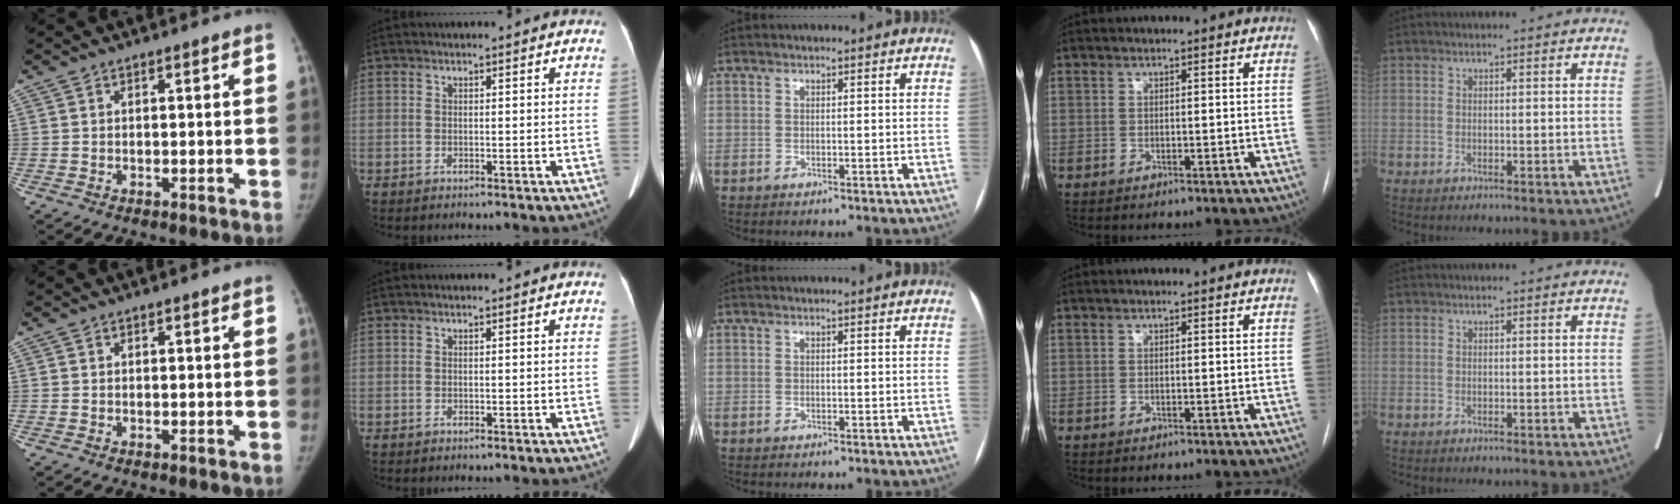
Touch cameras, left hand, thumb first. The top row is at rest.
{}